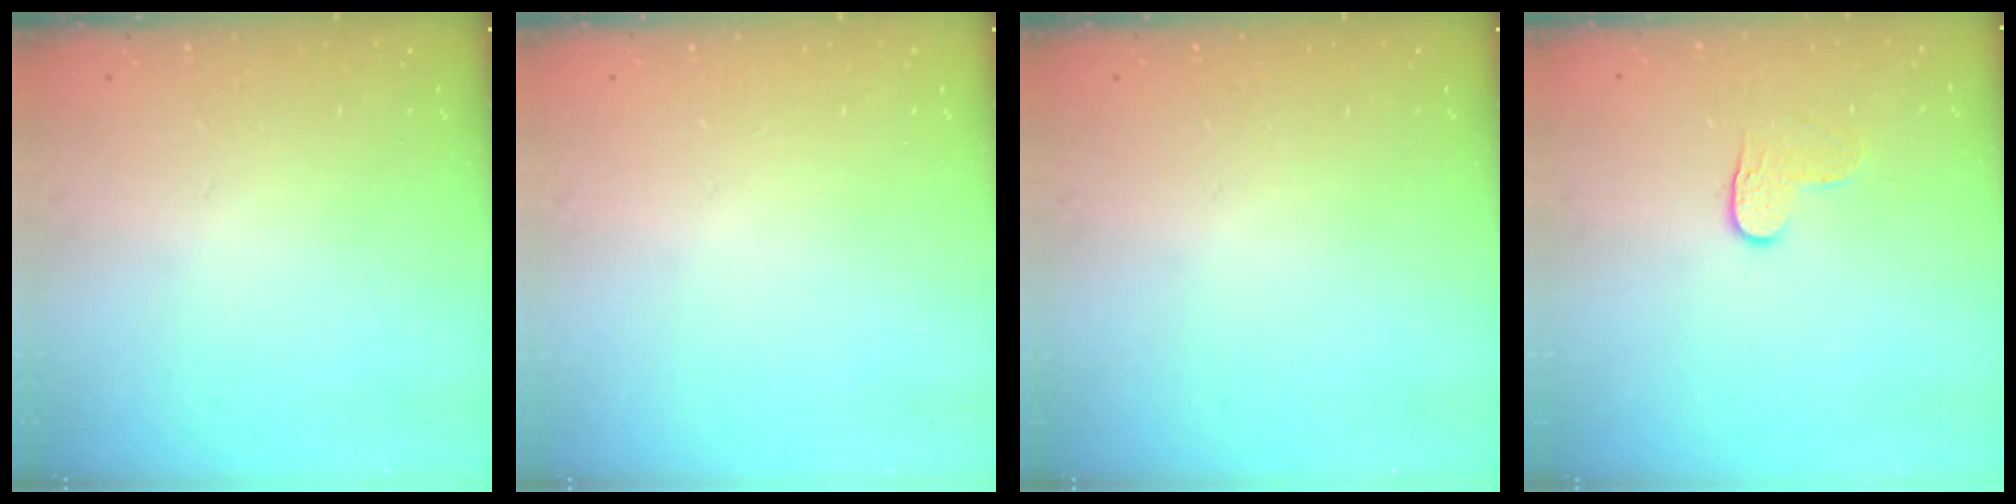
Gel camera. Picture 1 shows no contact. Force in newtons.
{"total": 0.0}
{"total": 0.0}
{"total": 4.2, "press": 4.2, "slide": 0.5}